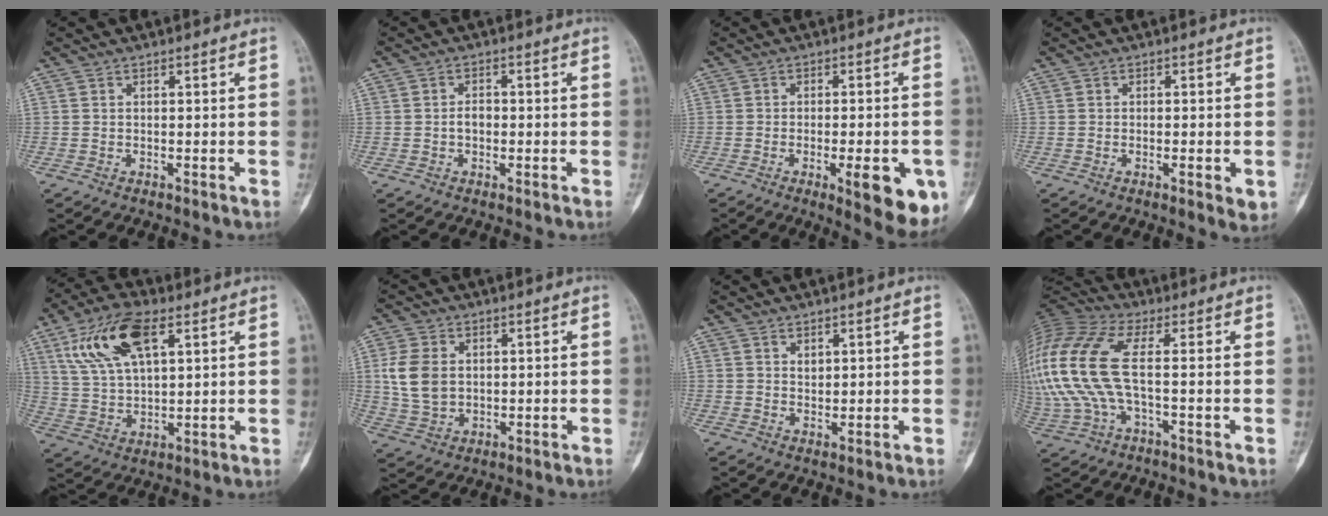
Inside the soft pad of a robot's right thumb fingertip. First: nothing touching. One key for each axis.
{"total": 2.1, "fx": -0.4, "fy": 1.4, "fz": 1.5, "tx": -0.016, "ty": 0.007, "tz": -0.013}
{"total": 12.2, "fx": -4.4, "fy": 3.6, "fz": 10.8, "tx": -0.118, "ty": -0.002, "tz": -0.049}
{"total": 3.5, "fx": -0.9, "fy": 1.1, "fz": 3.2, "tx": -0.041, "ty": -0.005, "tz": -0.011}
{"total": 14.7, "fx": 6.7, "fy": 6.6, "fz": 11.2, "tx": -0.211, "ty": -0.005, "tz": 0.129}
{"total": 8.3, "fx": 1.2, "fy": 6.0, "fz": 5.5, "tx": -0.105, "ty": -0.004, "tz": 0.029}
{"total": 1.5, "fx": 0.9, "fy": 0.9, "fz": 0.8, "tx": -0.007, "ty": -0.008, "tz": 0.020}
{"total": 17.8, "fx": 0.2, "fy": 6.7, "fz": 16.5, "tx": -0.405, "ty": 0.028, "tz": -0.001}